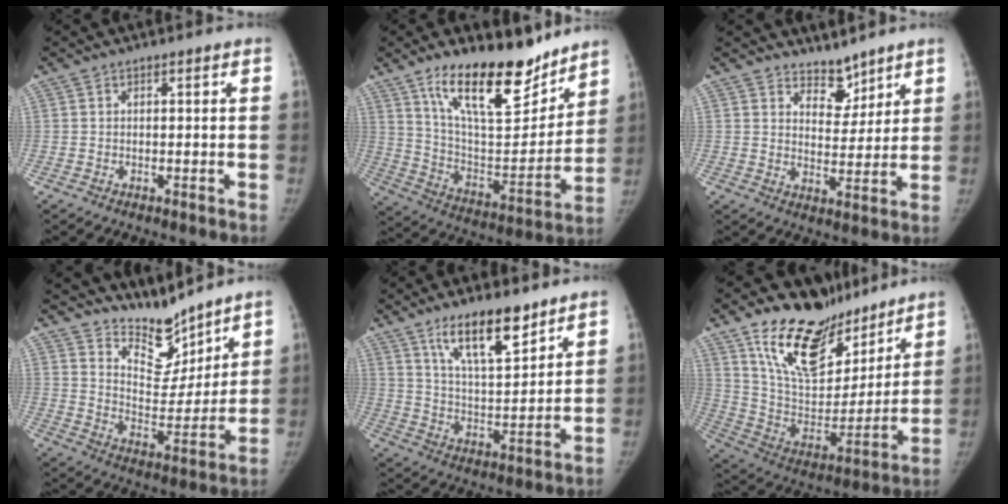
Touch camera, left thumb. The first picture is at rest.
{"total": 21.9, "force": [15.5, 8.2, 13.2], "torque": [-0.166, -0.090, 0.262]}
{"total": 5.5, "force": [4.8, 2.6, 0.9], "torque": [0.017, -0.045, 0.083]}
{"total": 10.4, "force": [9.5, 3.7, 2.3], "torque": [0.003, -0.082, 0.174]}
{"total": 13.1, "force": [8.9, 4.1, 8.7], "torque": [-0.123, -0.058, 0.159]}
{"total": 23.1, "force": [16.5, 11.1, 11.6], "torque": [-0.150, -0.089, 0.288]}